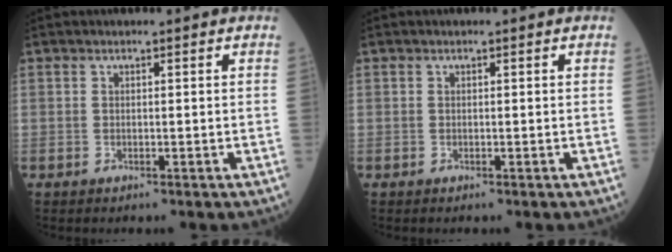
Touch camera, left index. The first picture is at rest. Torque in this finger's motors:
{"motor_torque": [-0.01, 0.01, 0.00, 0.00]}